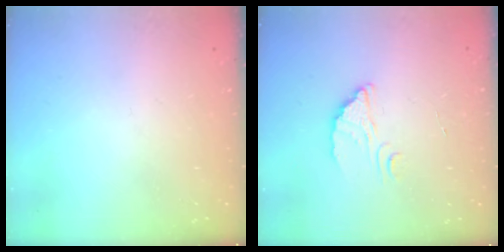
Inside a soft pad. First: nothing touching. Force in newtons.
{"total": 2.6, "press": 2.6, "slide": 0.1}